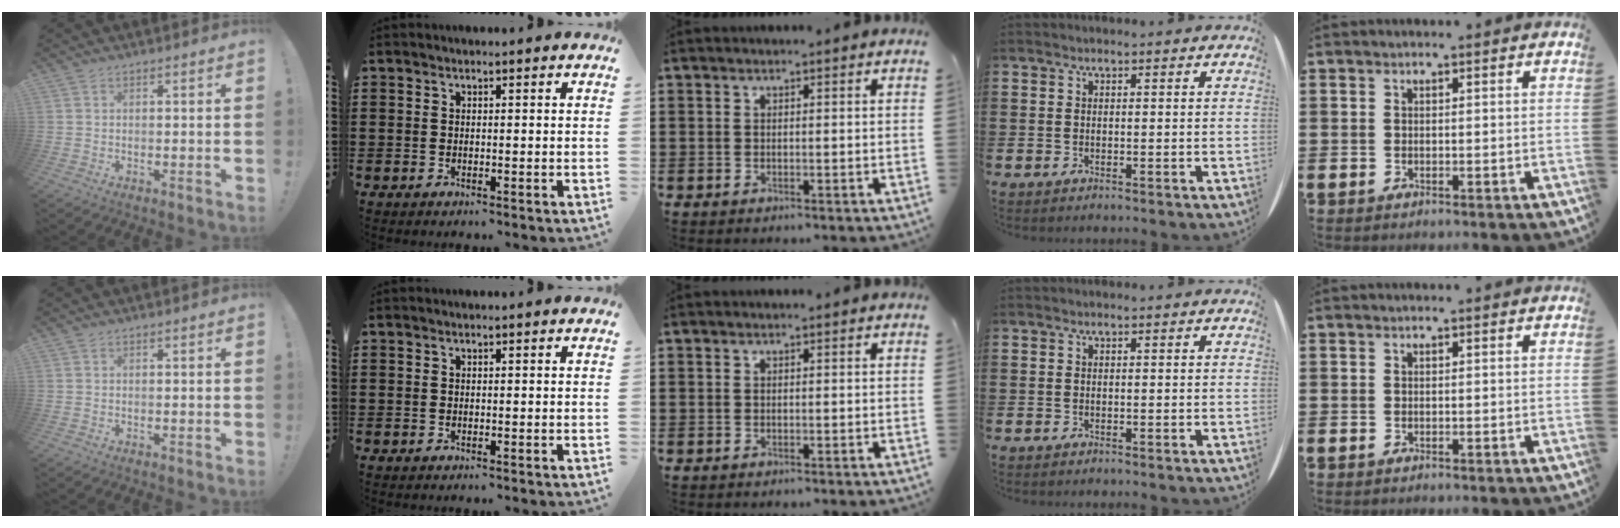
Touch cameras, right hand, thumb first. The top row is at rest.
{}